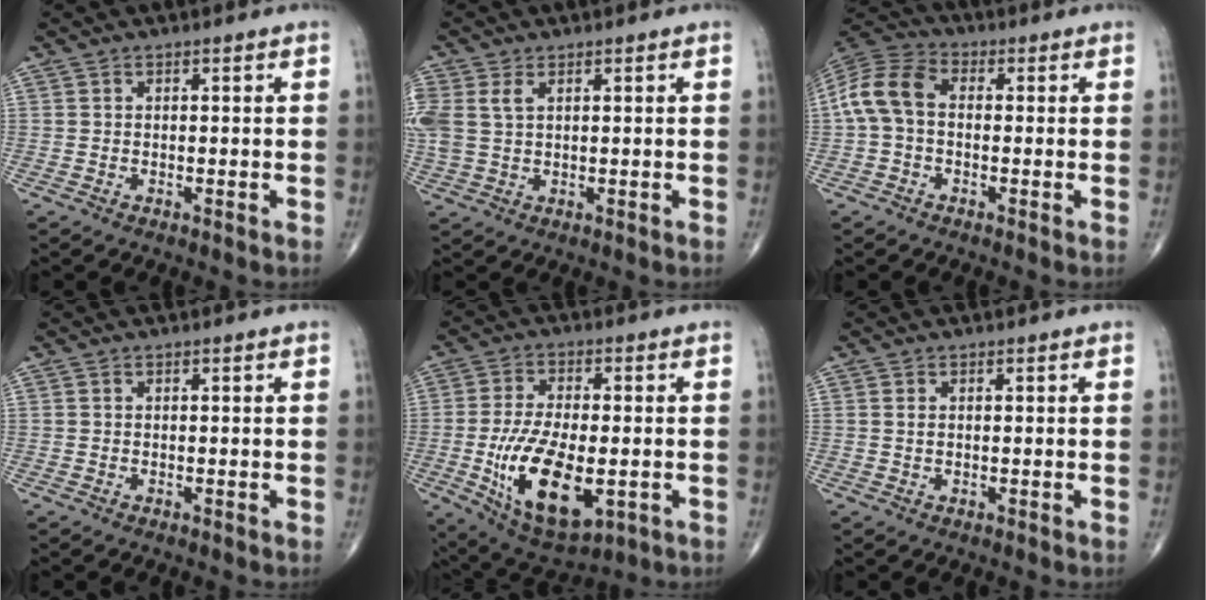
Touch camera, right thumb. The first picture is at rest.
{"total": 5.7, "force": [1.8, 3.5, 4.2], "torque": [-0.120, 0.012, 0.045]}
{"total": 9.8, "force": [-0.1, 6.6, 7.3], "torque": [-0.150, 0.029, -0.014]}
{"total": 0.0}
{"total": 17.0, "force": [-3.8, 8.1, 14.5], "torque": [-0.255, -0.009, -0.047]}
{"total": 0.9, "force": [0.1, 0.5, 0.7], "torque": [-0.013, -0.001, 0.003]}